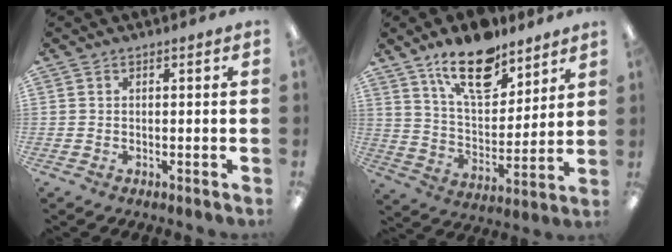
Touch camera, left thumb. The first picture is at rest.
{"total": 16.9, "force": [12.1, 7.4, 9.2], "torque": [-0.140, -0.066, 0.208]}